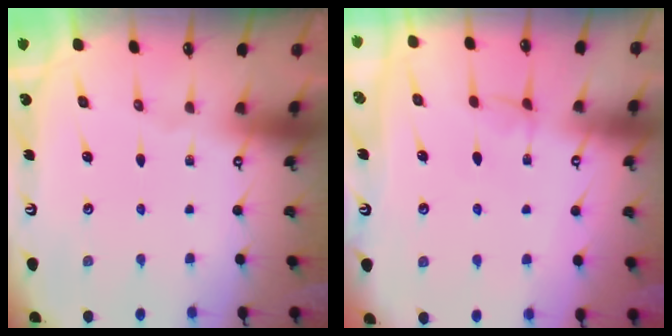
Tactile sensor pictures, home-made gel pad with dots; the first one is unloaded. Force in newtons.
{"total": 2.3, "press": 2.2, "slide": 0.3}